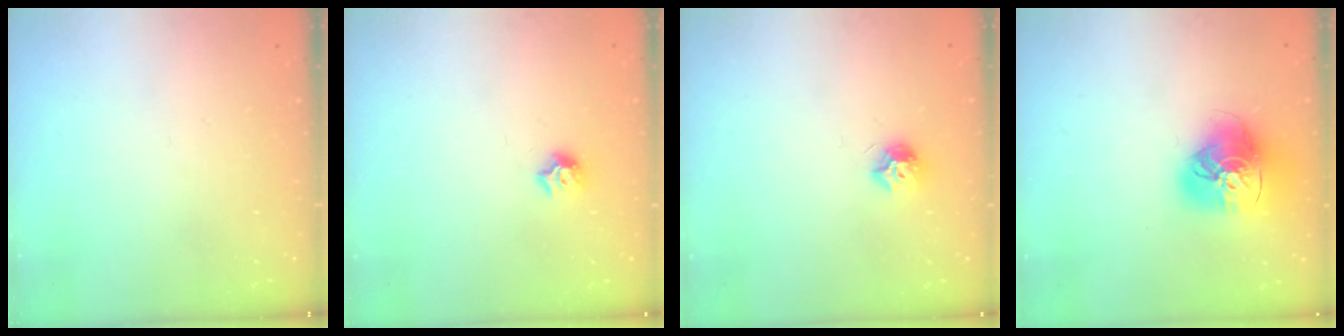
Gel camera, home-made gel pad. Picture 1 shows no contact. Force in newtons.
{"total": 6.7, "press": 6.7, "slide": 0.8}
{"total": 7.5, "press": 7.5, "slide": 0.1}
{"total": 17.7, "press": 17.6, "slide": 1.8}